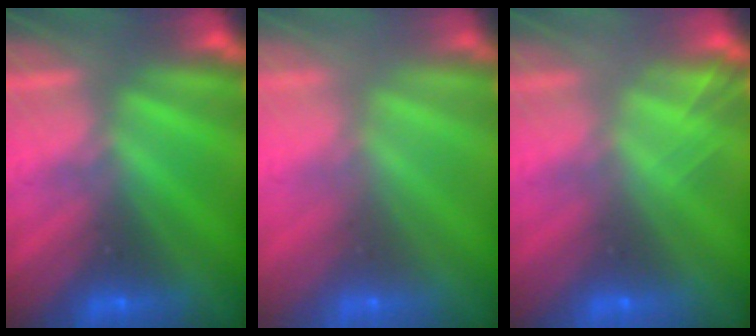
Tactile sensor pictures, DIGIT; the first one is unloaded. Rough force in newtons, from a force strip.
{"total": 6.1}
{"total": 2.0}